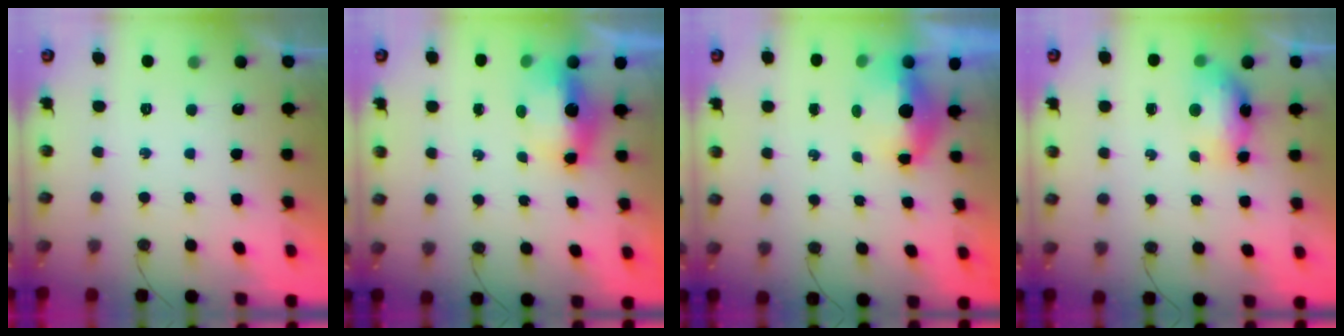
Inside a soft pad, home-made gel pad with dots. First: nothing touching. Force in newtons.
{"total": 7.0, "press": 7.0, "slide": 0.8}
{"total": 6.0, "press": 5.8, "slide": 1.2}
{"total": 15.8, "press": 9.7, "slide": 12.5}